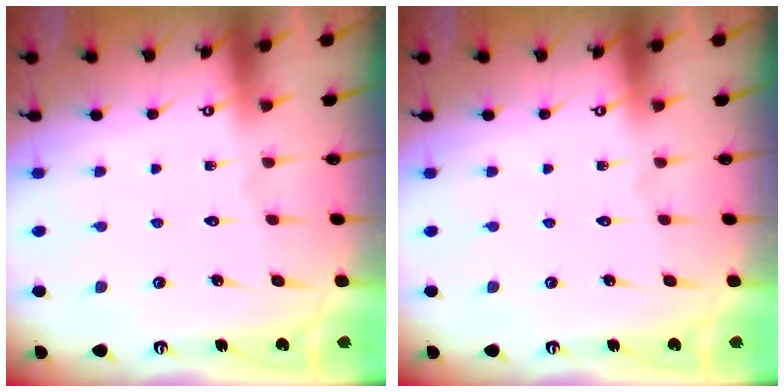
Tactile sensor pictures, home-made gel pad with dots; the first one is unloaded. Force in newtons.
{"total": 0.0}